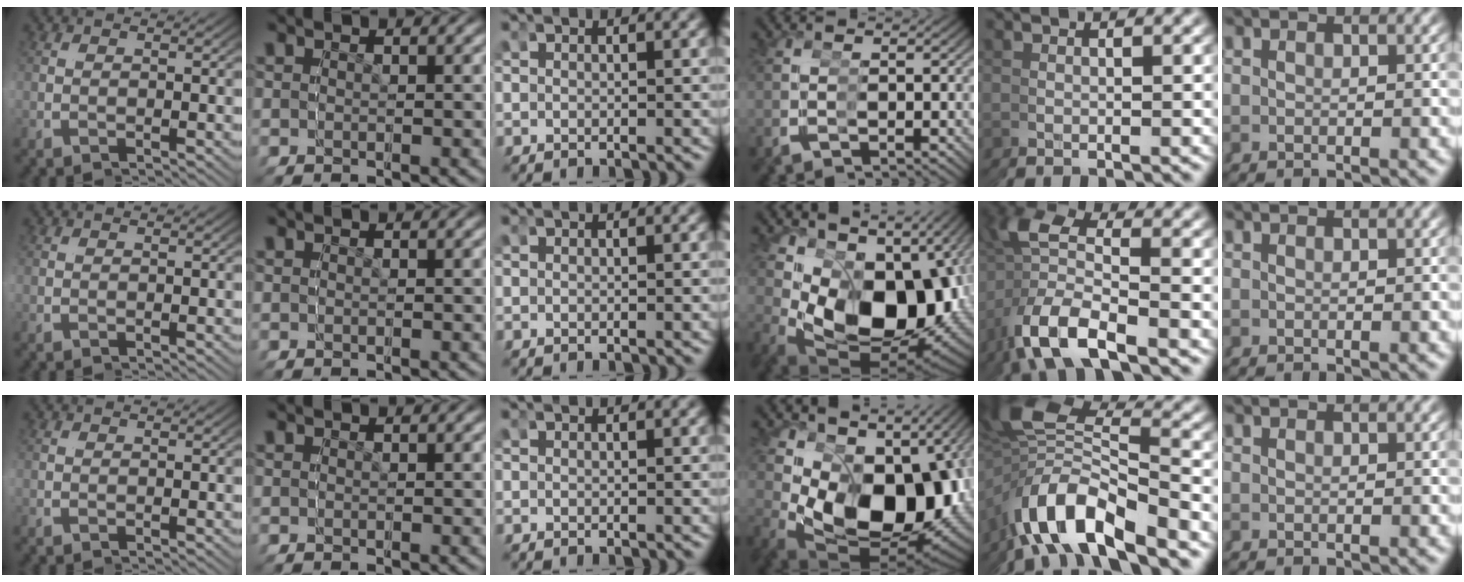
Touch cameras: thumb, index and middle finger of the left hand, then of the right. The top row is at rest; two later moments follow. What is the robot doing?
{"motion": "grasp_and_lifting", "object": "glasses"}